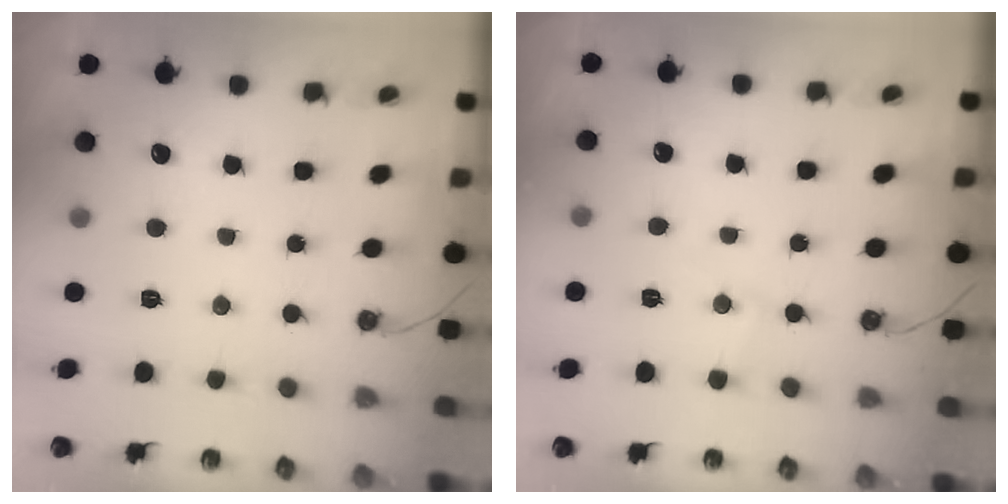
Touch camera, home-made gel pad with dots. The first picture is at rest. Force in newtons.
{"total": 5.0, "press": 5.0, "slide": 0.7}